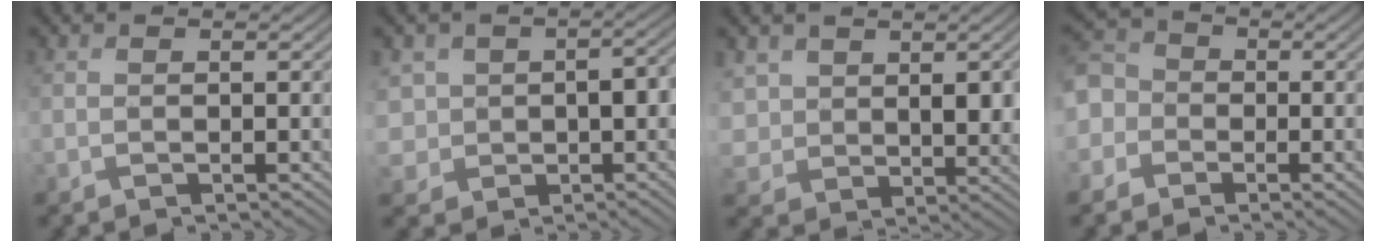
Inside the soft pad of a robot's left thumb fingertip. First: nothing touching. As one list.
[{"total": 6.9, "force": [-0.1, 5.9, 3.4], "torque": [-0.064, -0.007, -0.013]}, {"total": 6.3, "force": [2.6, 4.8, 3.2], "torque": [-0.089, -0.015, 0.052]}, {"total": 6.7, "force": [-1.7, 6.1, 2.1], "torque": [-0.086, 0.003, -0.063]}]